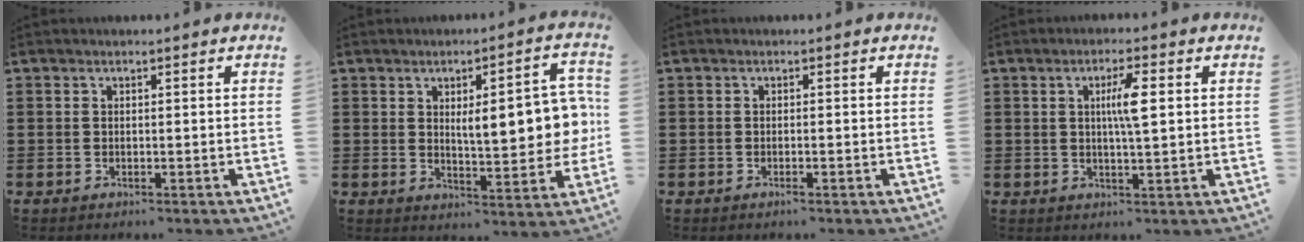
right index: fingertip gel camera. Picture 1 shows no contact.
{"total": 10.0, "force": [1.5, 3.4, 9.3], "torque": [-0.130, -0.005, 0.017]}
{"total": 0.7, "force": [-0.4, 0.0, 0.5], "torque": [-0.010, -0.003, -0.007]}
{"total": 4.8, "force": [0.9, 0.7, 4.6], "torque": [-0.090, 0.006, 0.011]}